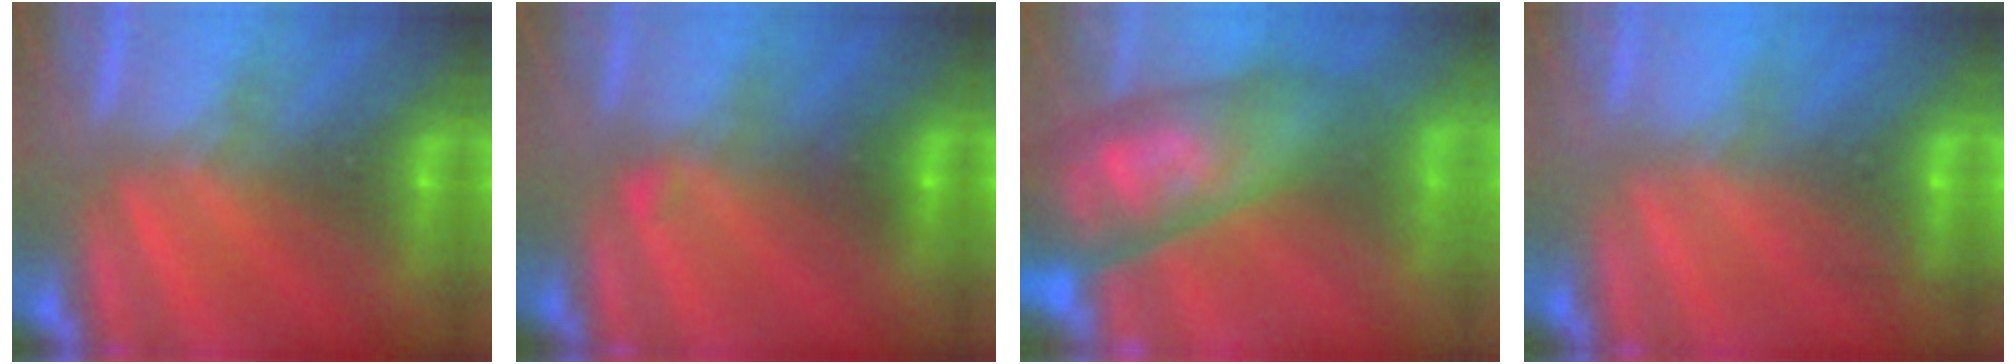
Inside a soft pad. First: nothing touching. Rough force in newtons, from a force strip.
{"total": 2.2}
{"total": 8.8}
{"total": 2.2}